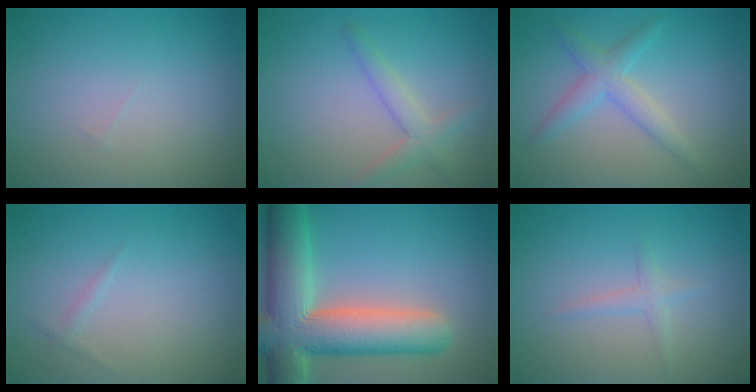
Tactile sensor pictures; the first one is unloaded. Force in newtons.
{"total": 2.2, "press": 2.2, "slide": 0.1}
{"total": 2.8, "press": 2.8, "slide": 0.1}
{"total": 0.5, "press": 0.5, "slide": 0.1}
{"total": 11.2, "press": 11.2, "slide": 1.2}
{"total": 1.2, "press": 1.2, "slide": 0.1}